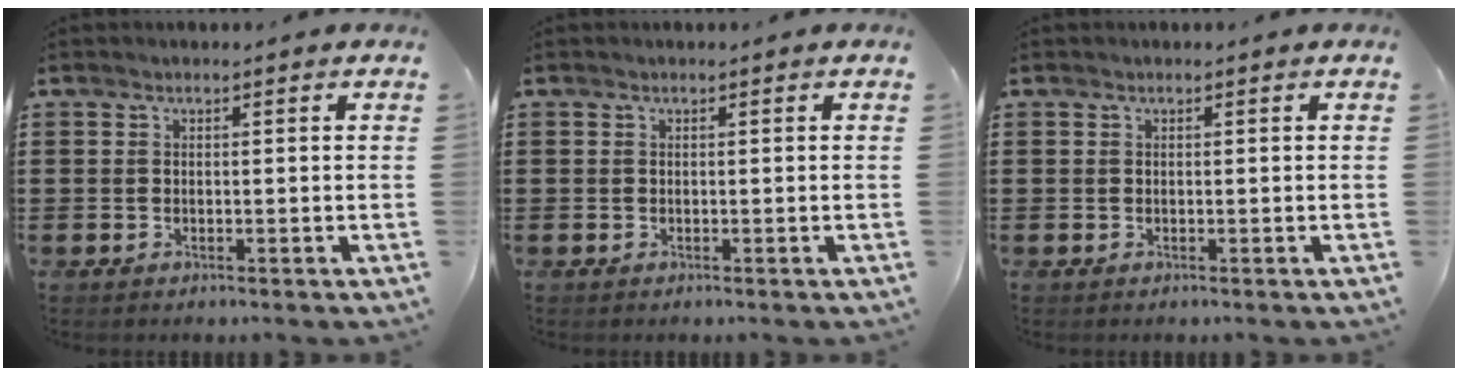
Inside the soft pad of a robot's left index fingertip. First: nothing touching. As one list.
[{"total": 0.0}, {"total": 0.0}]